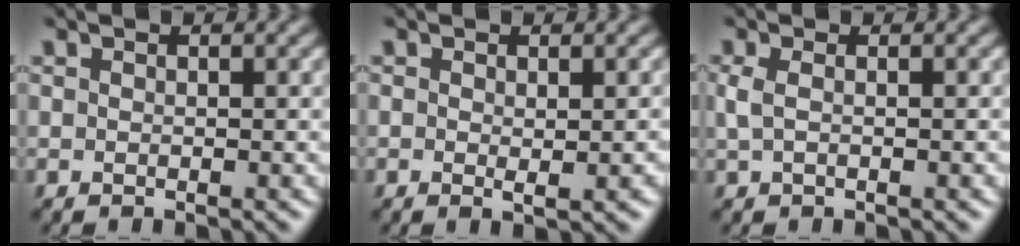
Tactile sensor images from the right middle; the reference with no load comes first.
{"total": 1.1, "force": [0.0, 0.0, 1.1], "torque": [-0.019, -0.001, 0.003]}
{"total": 1.2, "force": [0.1, 0.5, 1.1], "torque": [-0.026, 0.003, 0.003]}